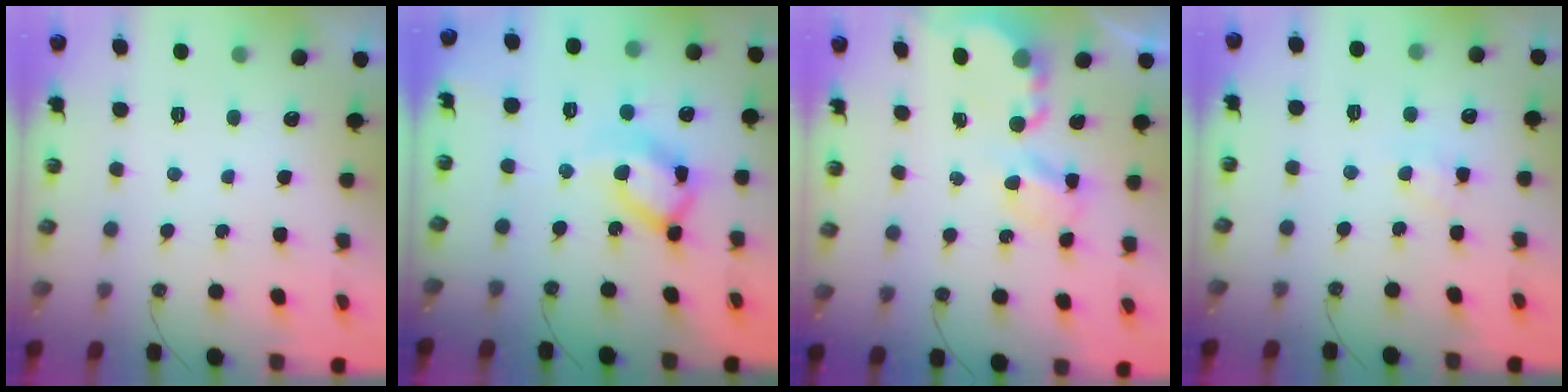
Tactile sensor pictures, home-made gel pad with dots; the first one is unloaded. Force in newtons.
{"total": 15.4, "press": 15.4, "slide": 0.6}
{"total": 5.6, "press": 5.6, "slide": 0.3}
{"total": 6.1, "press": 6.0, "slide": 0.8}